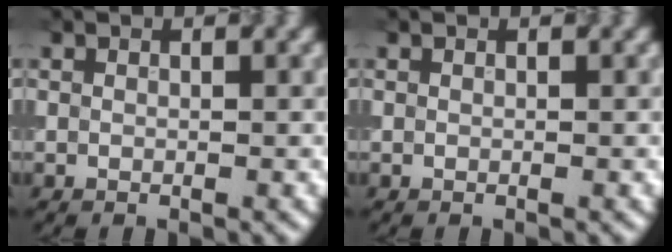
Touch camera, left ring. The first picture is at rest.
{"total": 0.0}